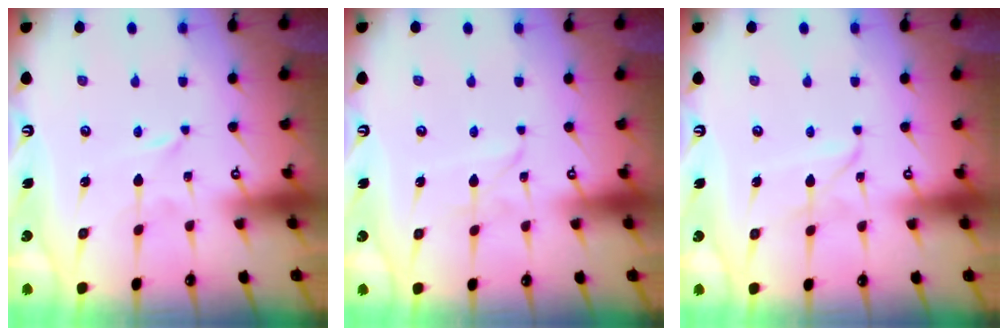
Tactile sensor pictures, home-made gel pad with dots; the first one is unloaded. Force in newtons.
{"total": 2.1, "press": 2.1, "slide": 0.1}
{"total": 2.8, "press": 2.8, "slide": 0.3}